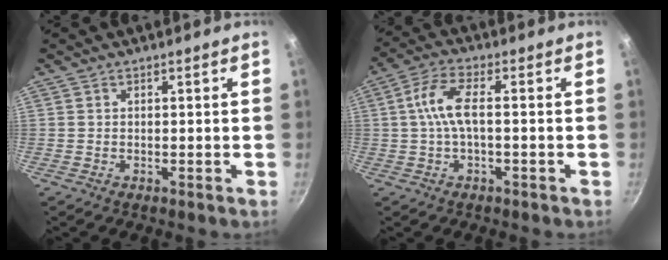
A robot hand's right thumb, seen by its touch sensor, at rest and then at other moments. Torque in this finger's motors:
{"motor_torque": [0.74, 0.64, 1.96, -0.77, 0.71]}